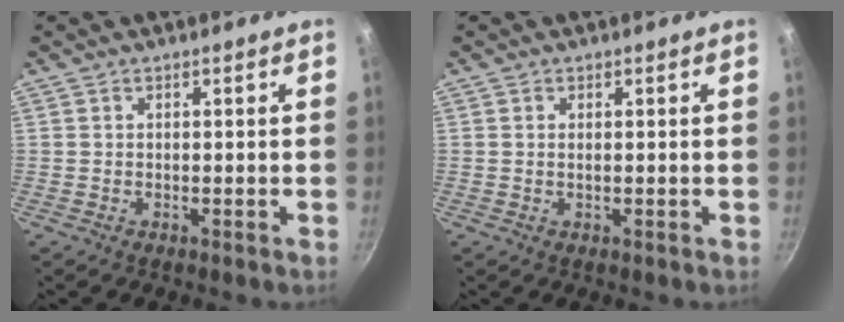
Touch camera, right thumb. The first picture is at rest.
{"total": 0.6, "force": [0.1, 0.2, 0.5], "torque": [-0.012, -0.001, 0.001]}